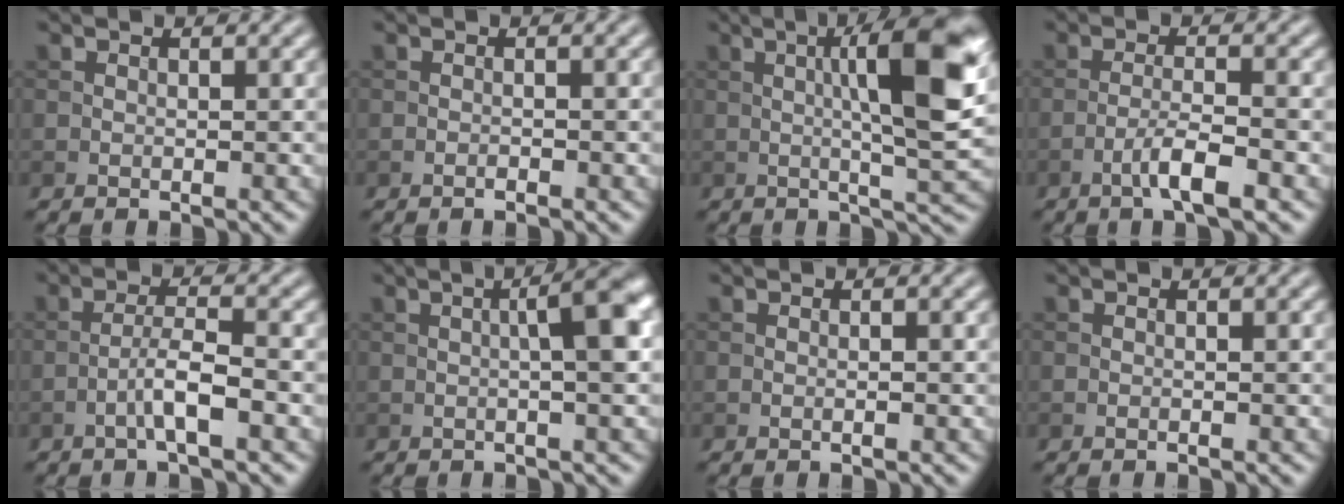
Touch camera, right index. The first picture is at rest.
{"total": 0.8, "force": [-0.5, 0.1, 0.6], "torque": [-0.009, 0.001, -0.009]}
{"total": 10.5, "force": [1.8, 2.1, 10.1], "torque": [-0.138, 0.010, 0.025]}
{"total": 3.5, "force": [-1.8, 0.4, 2.9], "torque": [-0.054, 0.008, -0.040]}
{"total": 3.3, "force": [-1.6, 0.4, 2.9], "torque": [-0.053, 0.013, -0.034]}
{"total": 5.5, "force": [0.5, 1.2, 5.3], "torque": [-0.062, 0.015, 0.007]}
{"total": 0.9, "force": [-0.1, 0.2, 0.9], "torque": [-0.013, -0.001, -0.005]}
{"total": 0.6, "force": [-0.2, 0.1, 0.6], "torque": [-0.008, -0.002, -0.007]}